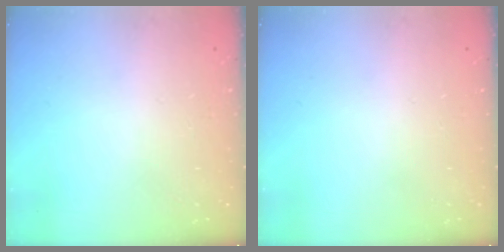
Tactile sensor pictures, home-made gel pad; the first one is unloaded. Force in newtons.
{"total": 0.0}